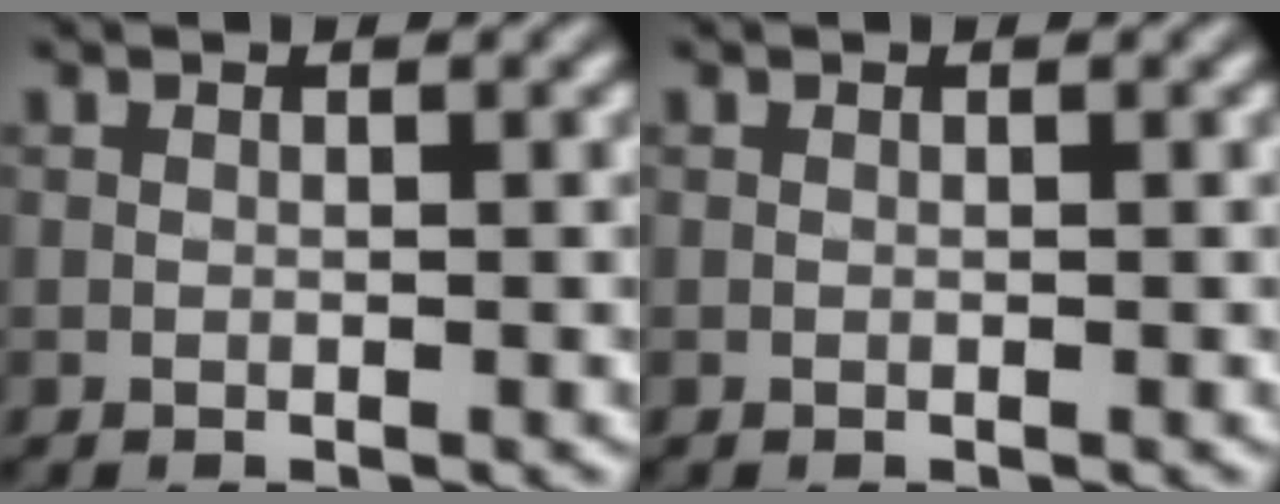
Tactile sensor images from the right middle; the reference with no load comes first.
{"total": 0.0}